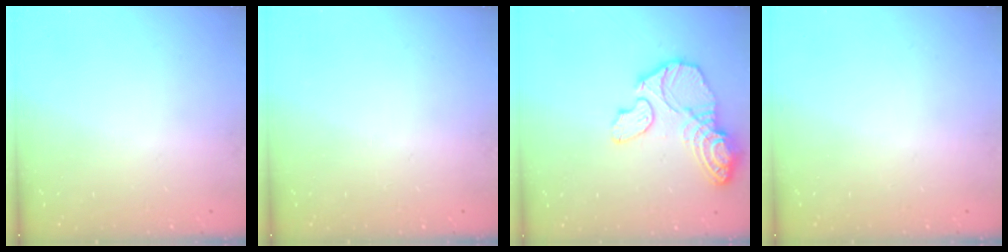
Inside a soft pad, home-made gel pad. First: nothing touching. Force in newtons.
{"total": 0.0}
{"total": 15.9, "press": 15.9, "slide": 1.5}
{"total": 0.0}